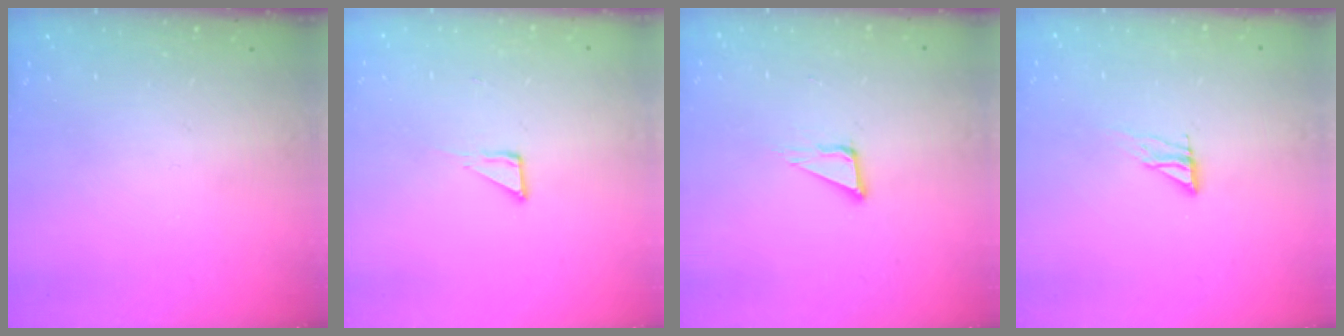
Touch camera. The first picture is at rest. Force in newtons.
{"total": 3.4, "press": 3.4, "slide": 0.3}
{"total": 5.3, "press": 5.3, "slide": 0.3}
{"total": 6.3, "press": 6.3, "slide": 0.6}